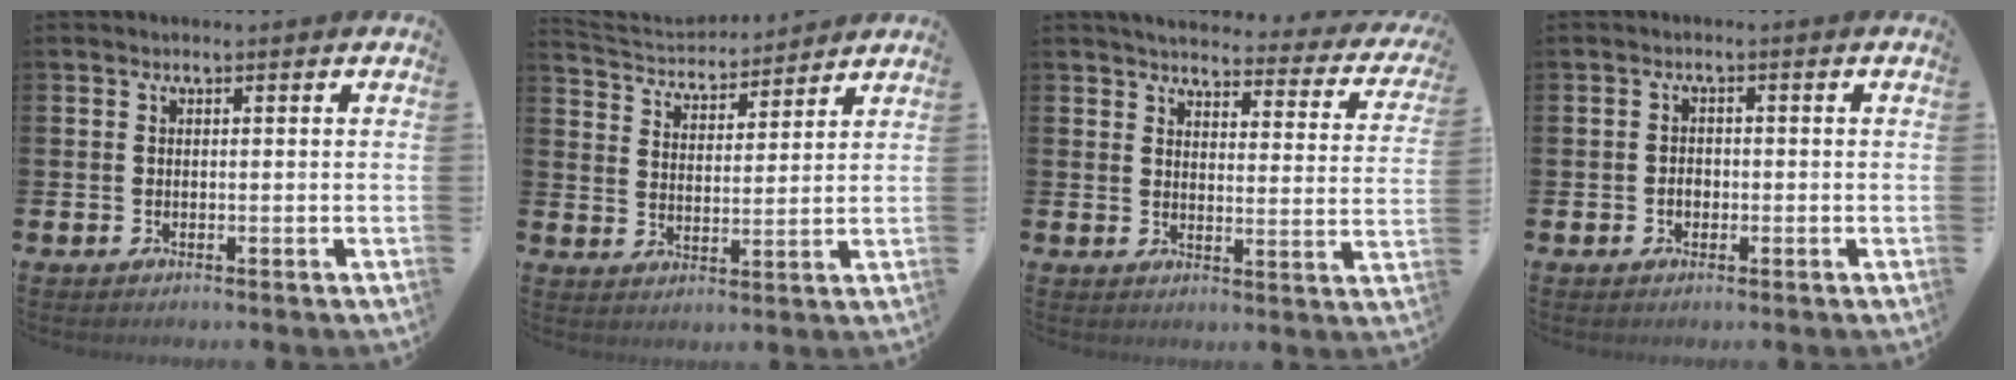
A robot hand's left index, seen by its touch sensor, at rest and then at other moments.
{"total": 4.1, "force": [3.9, 1.2, -0.2], "torque": [-0.019, -0.034, 0.065]}
{"total": 3.6, "force": [3.3, 0.8, 1.1], "torque": [-0.037, -0.029, 0.050]}
{"total": 1.6, "force": [-0.5, 1.2, 0.9], "torque": [-0.005, 0.000, -0.013]}